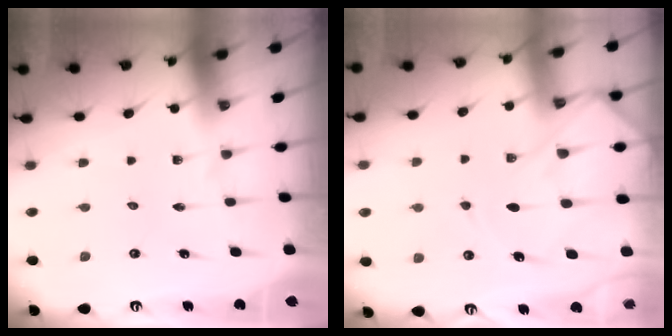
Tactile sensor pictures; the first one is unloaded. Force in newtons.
{"total": 11.0, "press": 10.9, "slide": 1.2}